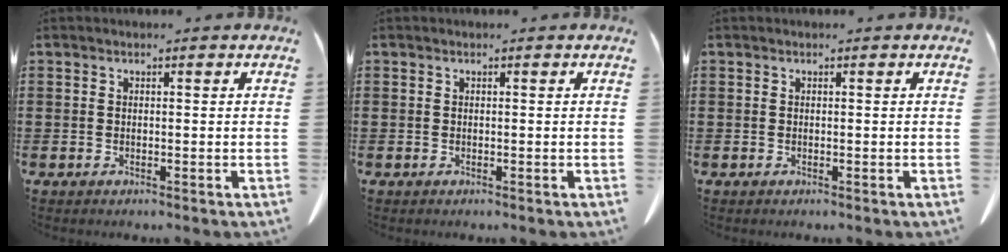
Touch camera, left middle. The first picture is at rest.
{"total": 0.0}
{"total": 0.0}